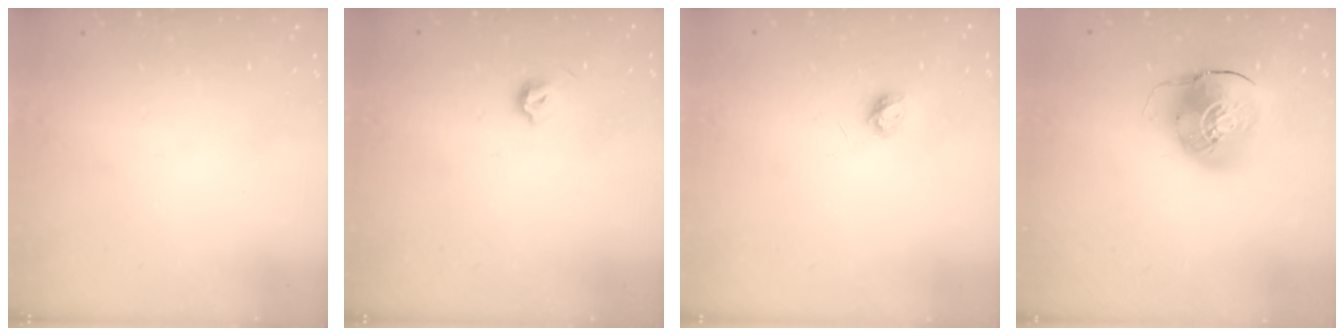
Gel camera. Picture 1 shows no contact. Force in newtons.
{"total": 3.7, "press": 3.6, "slide": 0.6}
{"total": 3.9, "press": 3.8, "slide": 0.5}
{"total": 10.5, "press": 10.4, "slide": 1.8}